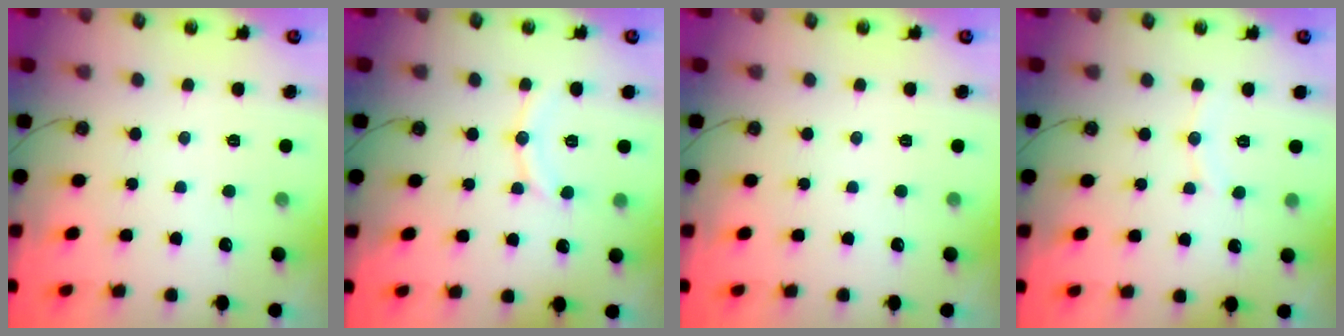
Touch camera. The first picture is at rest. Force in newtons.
{"total": 8.1, "press": 8.1, "slide": 0.9}
{"total": 0.0}
{"total": 4.3, "press": 4.3, "slide": 0.4}